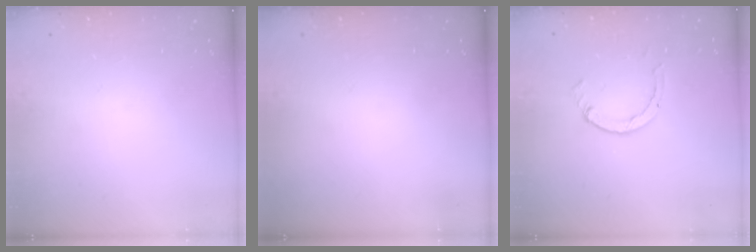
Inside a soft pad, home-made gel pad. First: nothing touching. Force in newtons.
{"total": 0.0}
{"total": 2.6, "press": 2.5, "slide": 0.3}